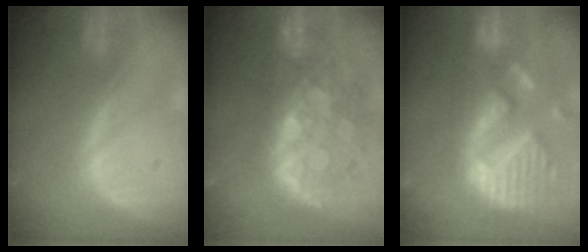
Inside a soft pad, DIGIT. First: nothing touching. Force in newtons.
{"total": 11.2, "press": 9.7, "slide": 5.5}
{"total": 14.0, "press": 11.6, "slide": 7.7}